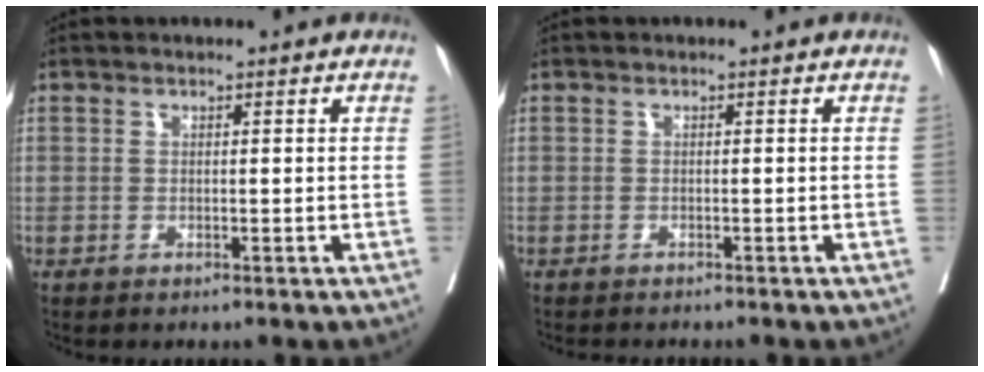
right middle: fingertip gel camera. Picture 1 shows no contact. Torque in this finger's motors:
{"motor_torque": [0.20, -0.20, -0.02, -0.01]}